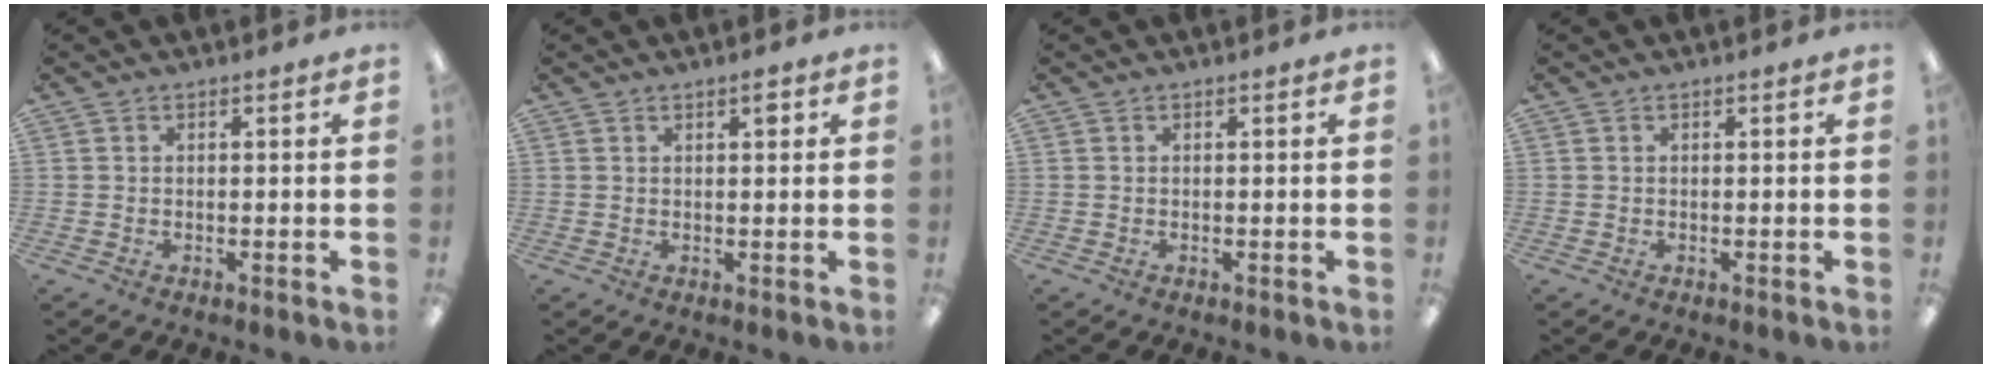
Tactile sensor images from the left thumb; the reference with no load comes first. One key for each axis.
{"total": 1.9, "fx": 1.2, "fy": 0.6, "fz": 1.3, "tx": -0.012, "ty": -0.005, "tz": 0.017}
{"total": 0.0}
{"total": 0.0}